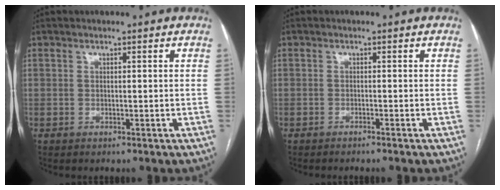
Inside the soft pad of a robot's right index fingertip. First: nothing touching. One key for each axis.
{"total": 1.2, "fx": -1.1, "fy": -0.3, "fz": 0.6, "tx": -0.009, "ty": 0.002, "tz": -0.015}